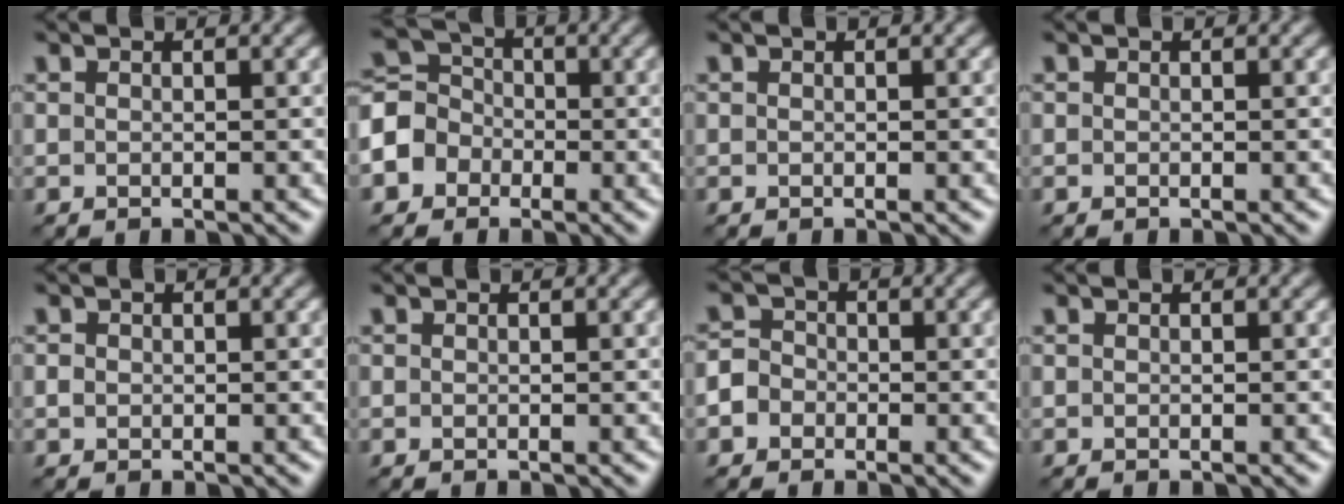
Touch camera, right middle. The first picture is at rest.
{"total": 5.0, "force": [-1.8, 4.3, 1.8], "torque": [-0.029, 0.010, -0.049]}
{"total": 0.0}
{"total": 0.0}
{"total": 0.6, "force": [0.0, 0.6, 0.3], "torque": [-0.006, 0.001, -0.002]}
{"total": 0.0}
{"total": 3.1, "force": [-1.2, 2.7, 1.0], "torque": [-0.006, 0.010, -0.036]}
{"total": 0.0}